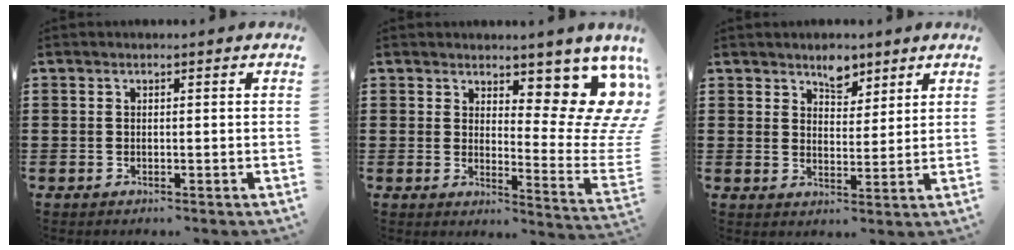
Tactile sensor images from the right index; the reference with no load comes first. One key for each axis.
{"total": 10.7, "fx": 6.3, "fy": 4.5, "fz": 7.3, "tx": -0.100, "ty": -0.055, "tz": 0.118}
{"total": 4.7, "fx": 3.7, "fy": 2.4, "fz": 1.6, "tx": -0.026, "ty": -0.001, "tz": 0.066}